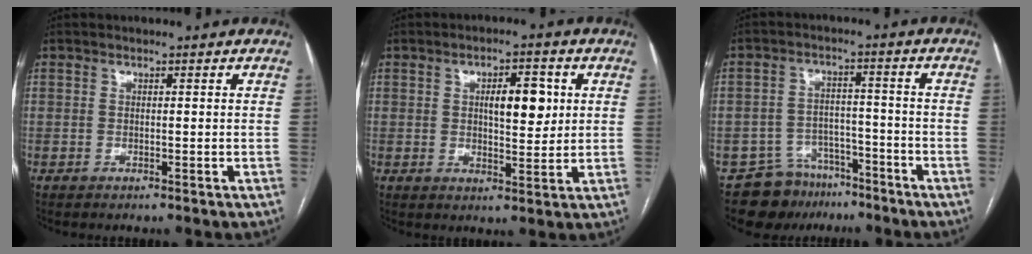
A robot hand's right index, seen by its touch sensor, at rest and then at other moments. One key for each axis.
{"total": 6.7, "fx": 1.6, "fy": 2.5, "fz": 6.1, "tx": -0.091, "ty": 0.005, "tz": 0.027}
{"total": 8.2, "fx": -6.6, "fy": 4.9, "fz": 0.2, "tx": 0.007, "ty": 0.031, "tz": -0.103}